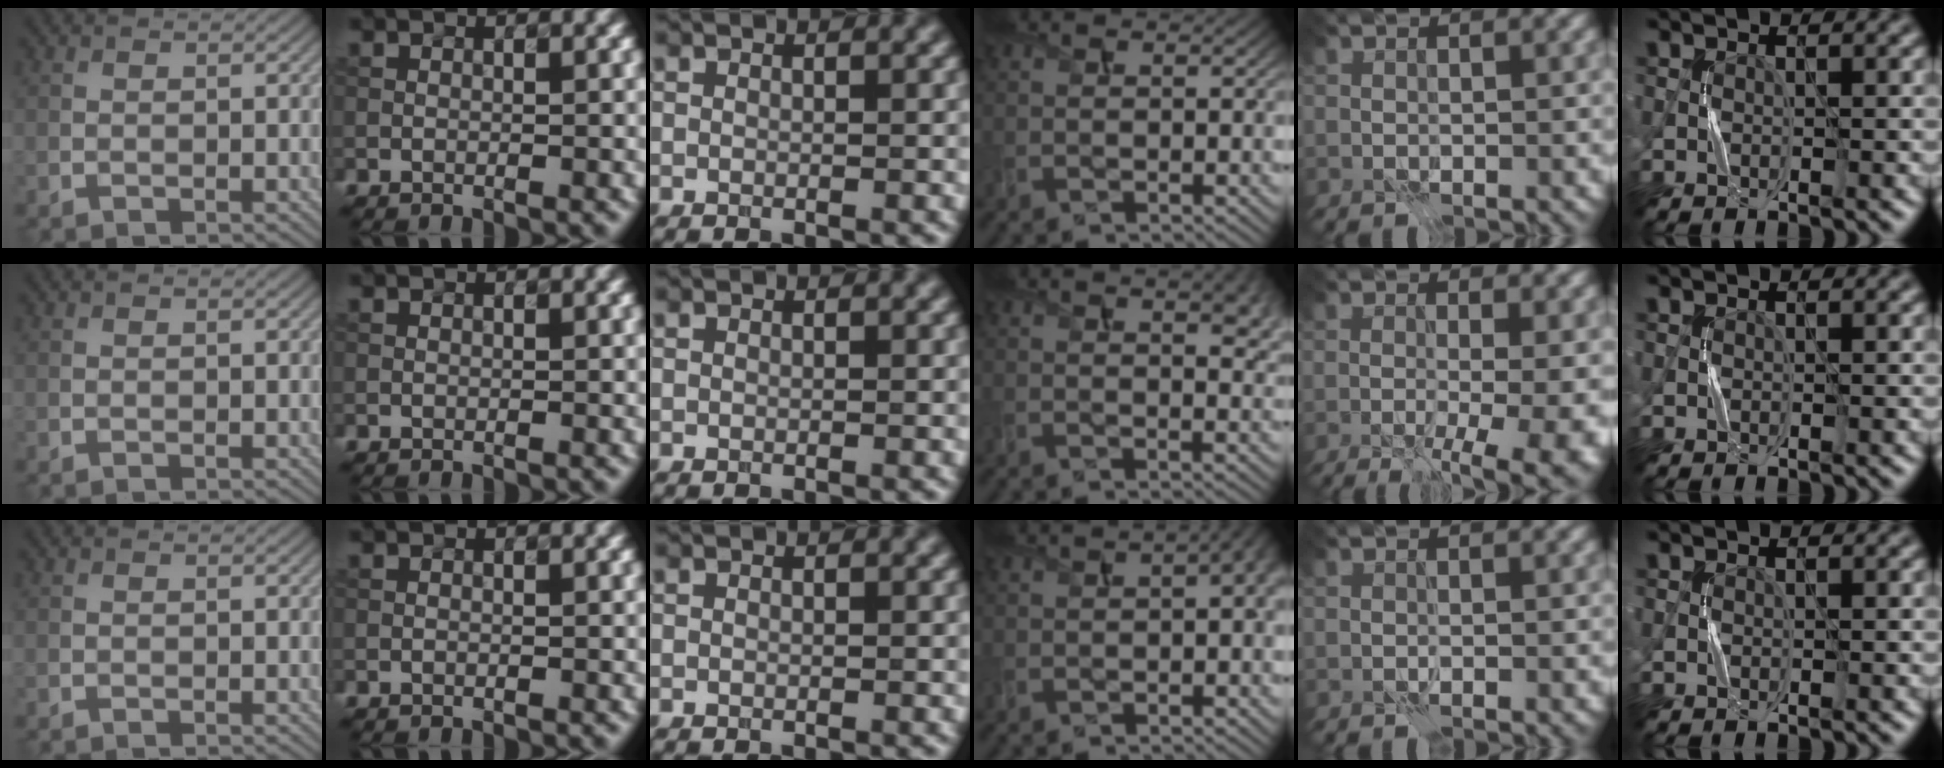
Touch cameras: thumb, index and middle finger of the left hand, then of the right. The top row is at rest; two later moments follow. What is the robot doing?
{"motion": "press", "object": "syringe"}